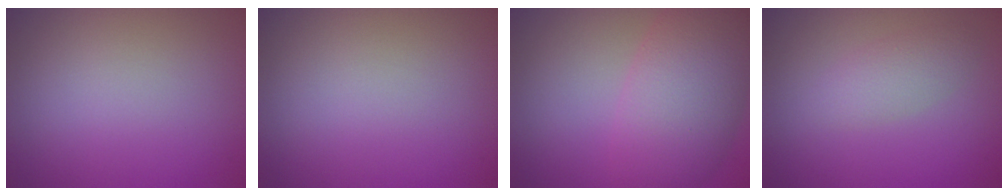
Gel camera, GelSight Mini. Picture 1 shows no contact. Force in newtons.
{"total": 0.0}
{"total": 7.6, "press": 7.6, "slide": 0.3}
{"total": 1.8, "press": 1.8, "slide": 0.1}